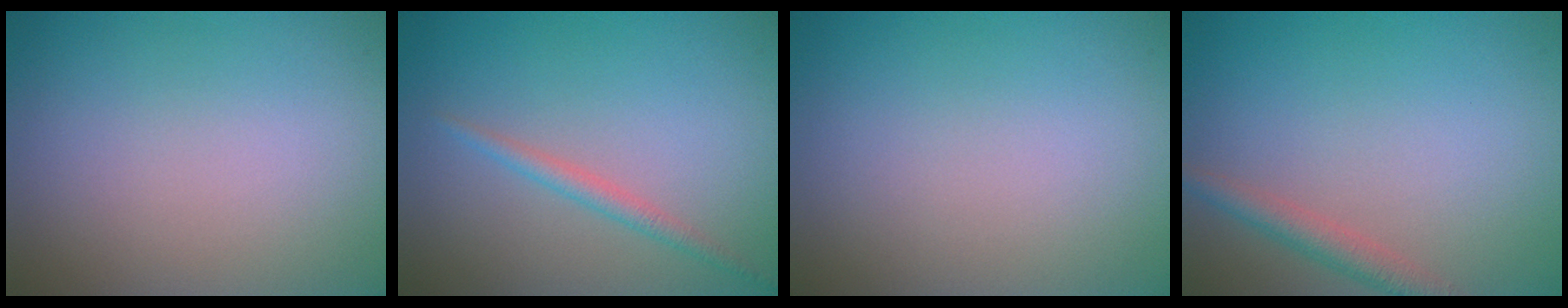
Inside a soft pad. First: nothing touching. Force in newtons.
{"total": 1.5, "press": 1.5, "slide": 0.1}
{"total": 0.0}
{"total": 2.3, "press": 2.3, "slide": 0.1}